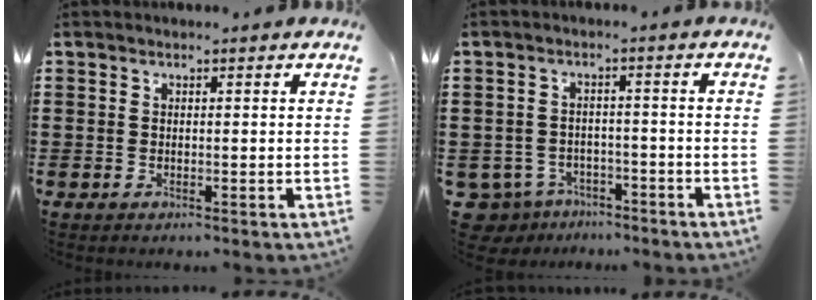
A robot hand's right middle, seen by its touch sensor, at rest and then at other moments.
{"total": 3.6, "force": [-3.4, 1.2, 0.4], "torque": [-0.037, -0.005, -0.078]}